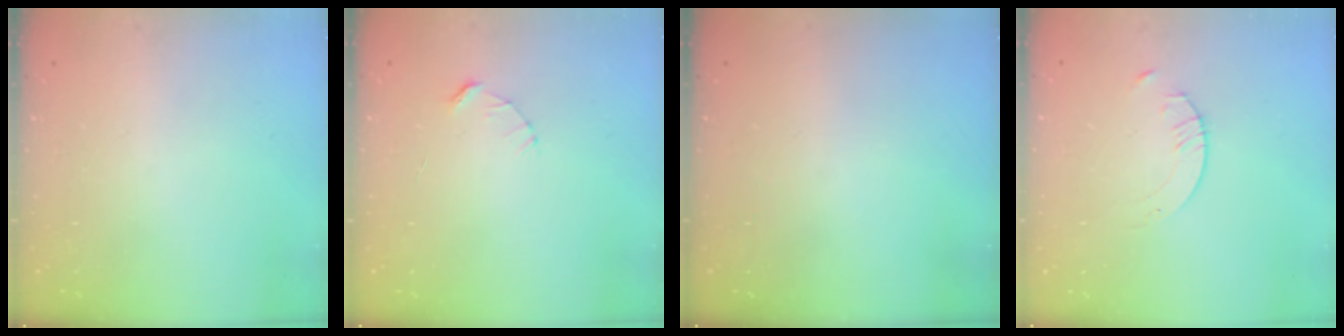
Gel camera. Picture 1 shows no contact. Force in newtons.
{"total": 2.7, "press": 2.7, "slide": 0.3}
{"total": 0.0}
{"total": 1.6, "press": 1.6, "slide": 0.2}